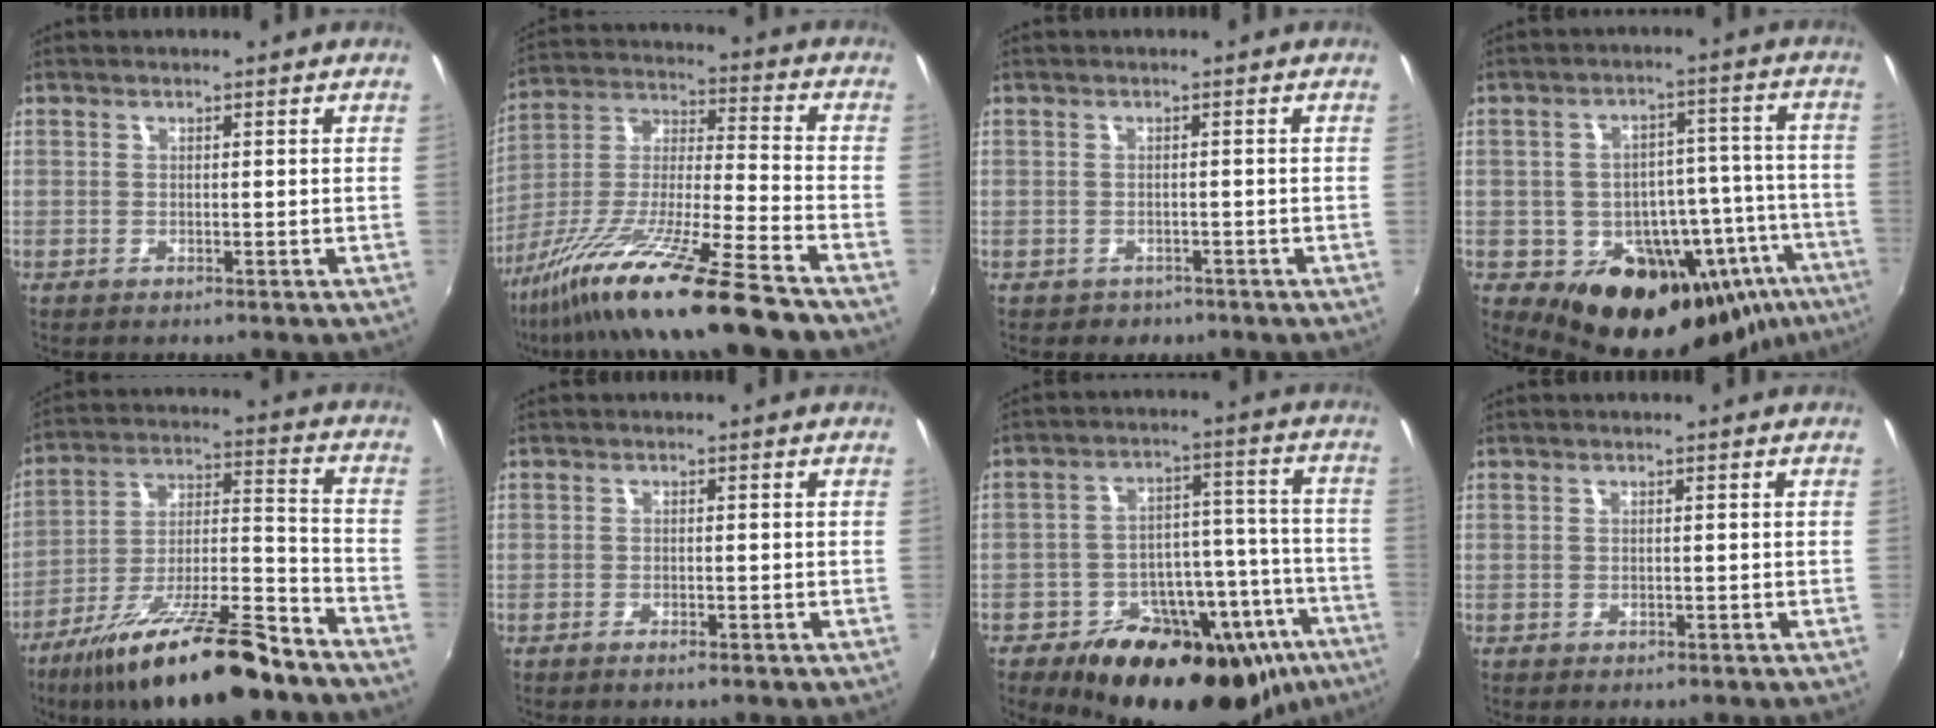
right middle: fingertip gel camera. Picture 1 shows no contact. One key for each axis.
{"total": 20.2, "fx": -14.8, "fy": 0.3, "fz": 13.8, "tx": -0.261, "ty": -0.033, "tz": -0.263}
{"total": 2.6, "fx": -1.5, "fy": 2.0, "fz": 0.6, "tx": -0.018, "ty": -0.006, "tz": -0.019}
{"total": 24.0, "fx": -12.8, "fy": 15.4, "fz": 13.3, "tx": -0.205, "ty": 0.021, "tz": -0.154}
{"total": 21.7, "fx": -15.3, "fy": 5.0, "fz": 14.6, "tx": -0.248, "ty": -0.012, "tz": -0.242}
{"total": 1.6, "fx": -1.2, "fy": 0.3, "fz": 1.1, "tx": -0.023, "ty": -0.002, "tz": -0.021}
{"total": 27.7, "fx": -17.6, "fy": 14.4, "fz": 15.7, "tx": -0.237, "ty": 0.025, "tz": -0.228}
{"total": 0.6, "fx": -0.4, "fy": 0.3, "fz": 0.3, "tx": -0.004, "ty": -0.003, "tz": -0.006}